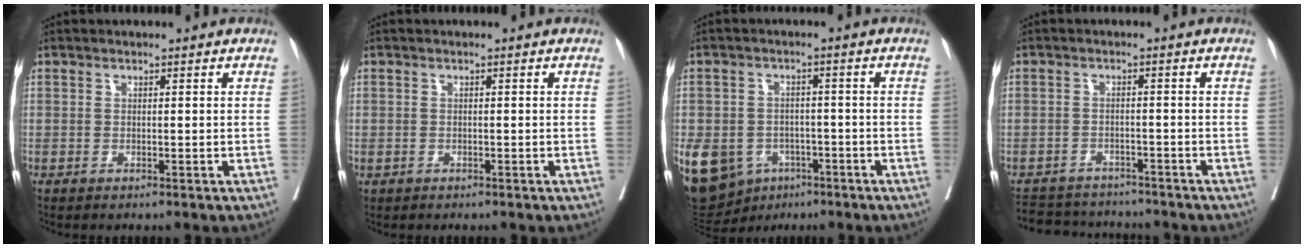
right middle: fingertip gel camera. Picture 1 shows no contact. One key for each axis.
{"total": 0.0}
{"total": 21.7, "fx": -9.4, "fy": 16.9, "fz": 9.9, "tx": -0.307, "ty": -0.013, "tz": -0.132}
{"total": 8.1, "fx": -7.7, "fy": 2.5, "fz": 0.9, "tx": -0.016, "ty": 0.007, "tz": -0.109}